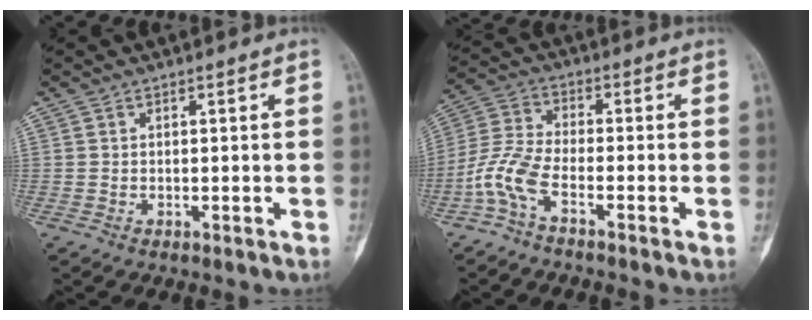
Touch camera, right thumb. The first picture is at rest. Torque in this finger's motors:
{"motor_torque": [0.03, 0.03, 0.37, 0.26, 0.08]}